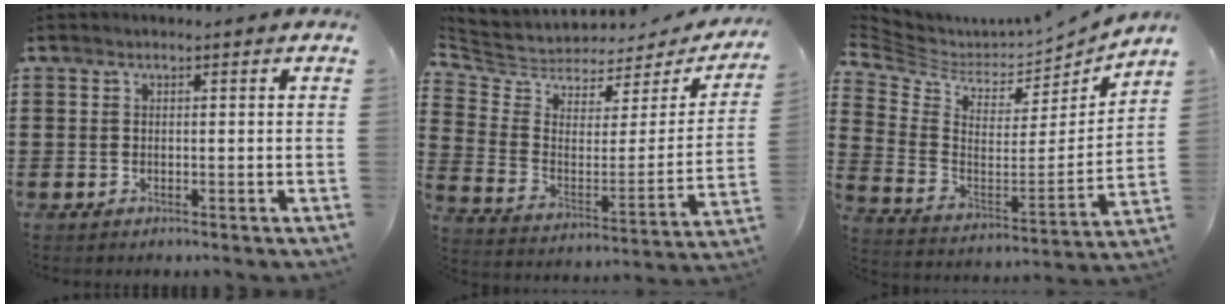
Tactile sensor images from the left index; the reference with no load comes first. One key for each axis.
{"total": 4.1, "fx": 3.7, "fy": 1.7, "fz": 0.4, "tx": -0.041, "ty": -0.040, "tz": 0.060}
{"total": 3.7, "fx": 3.4, "fy": 1.3, "fz": 0.8, "tx": -0.044, "ty": -0.040, "tz": 0.054}